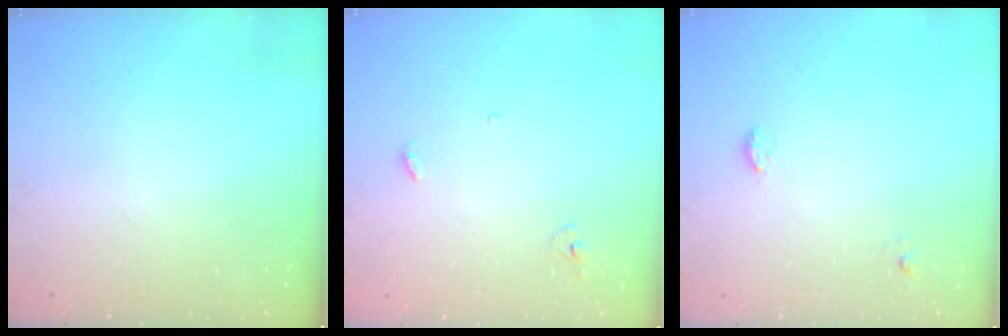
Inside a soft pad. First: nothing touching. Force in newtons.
{"total": 3.3, "press": 3.2, "slide": 0.3}
{"total": 5.9, "press": 4.3, "slide": 4.1}